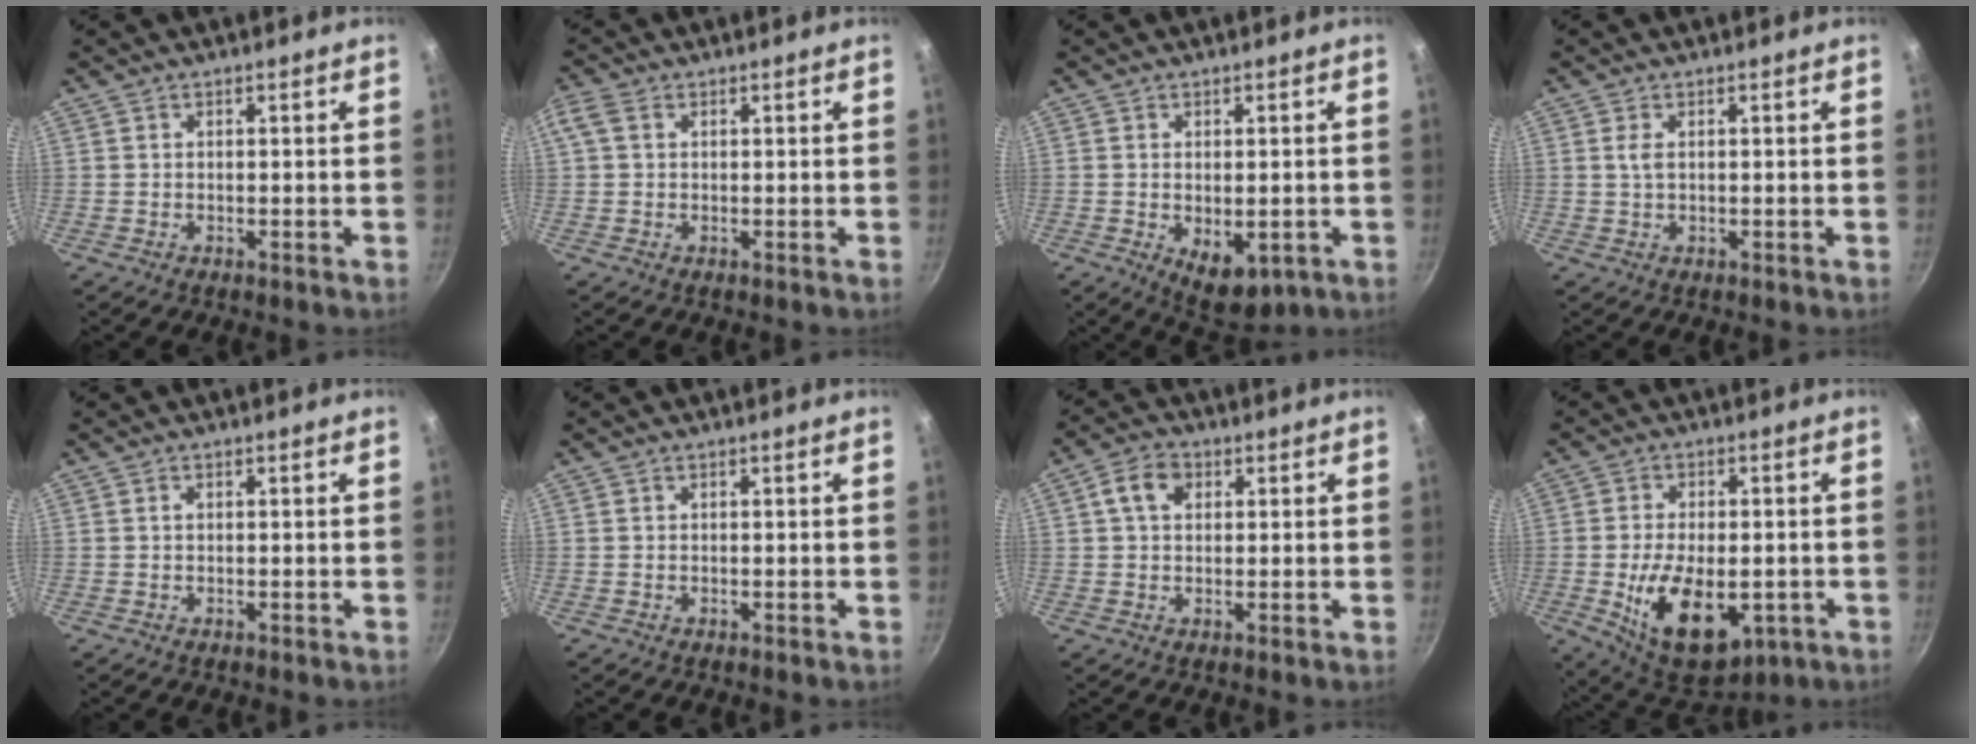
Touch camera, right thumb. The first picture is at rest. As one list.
[{"total": 3.0, "force": [0.9, 2.1, 2.0], "torque": [-0.044, 0.011, 0.016]}, {"total": 7.5, "force": [-1.7, 4.2, 6.0], "torque": [-0.072, -0.009, -0.010]}, {"total": 1.8, "force": [0.4, 0.9, 1.5], "torque": [-0.030, 0.001, 0.009]}, {"total": 0.5, "force": [0.1, 0.4, 0.3], "torque": [-0.005, 0.003, 0.003]}, {"total": 0.0}, {"total": 5.5, "force": [1.6, 3.9, 3.6], "torque": [-0.056, 0.009, 0.021]}, {"total": 16.1, "force": [-4.0, 9.0, 12.7], "torque": [-0.191, 0.001, -0.048]}]